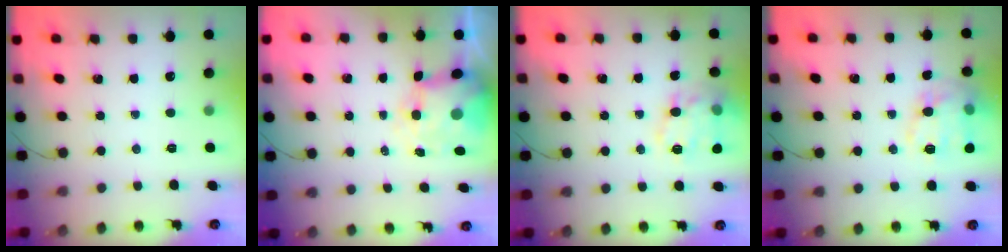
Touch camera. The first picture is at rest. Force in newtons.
{"total": 7.6, "press": 7.3, "slide": 2.2}
{"total": 16.6, "press": 16.6, "slide": 1.4}
{"total": 15.8, "press": 15.7, "slide": 1.0}